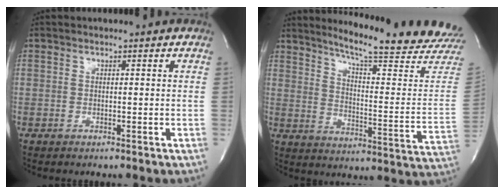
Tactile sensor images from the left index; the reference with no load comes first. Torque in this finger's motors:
{"motor_torque": [-0.03, -0.04, 0.18, 0.07]}